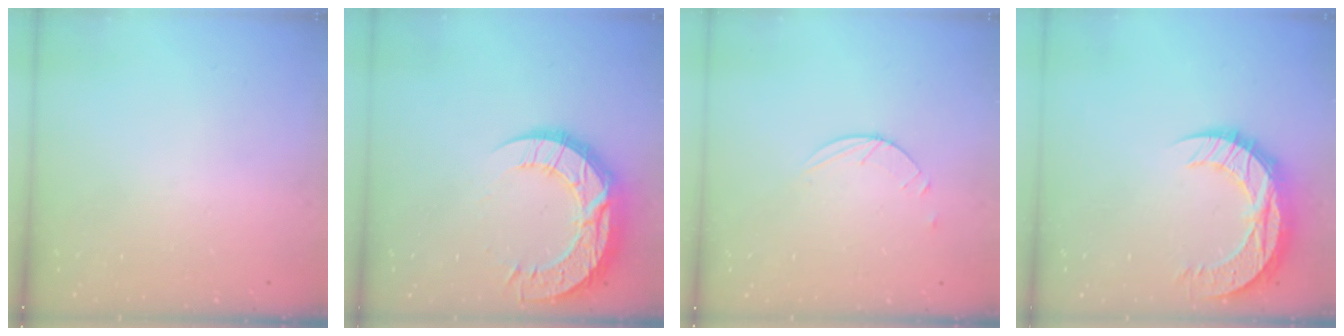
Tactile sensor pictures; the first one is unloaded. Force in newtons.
{"total": 16.3, "press": 16.3, "slide": 1.4}
{"total": 2.5, "press": 2.4, "slide": 0.3}
{"total": 12.8, "press": 12.8, "slide": 0.9}